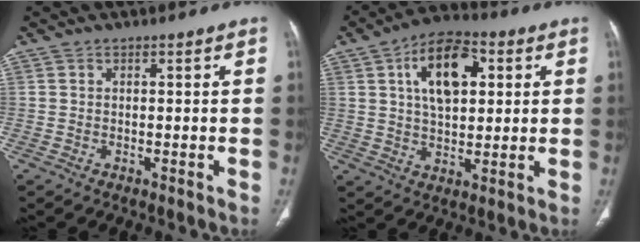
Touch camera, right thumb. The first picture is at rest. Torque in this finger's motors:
{"motor_torque": [1.77, 3.24, 0.02, 0.13, 0.41]}